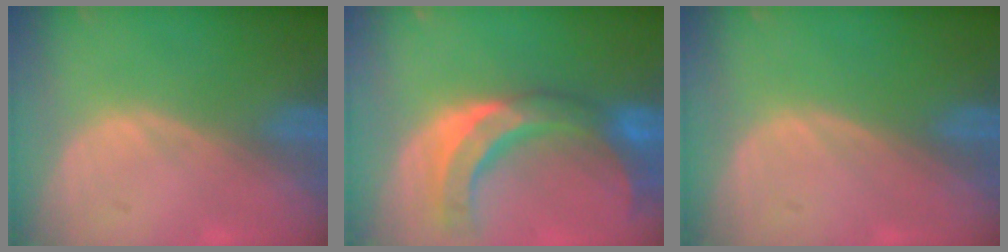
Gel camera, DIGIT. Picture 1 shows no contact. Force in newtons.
{"total": 10.3, "press": 9.5, "slide": 4.0}
{"total": 0.0}